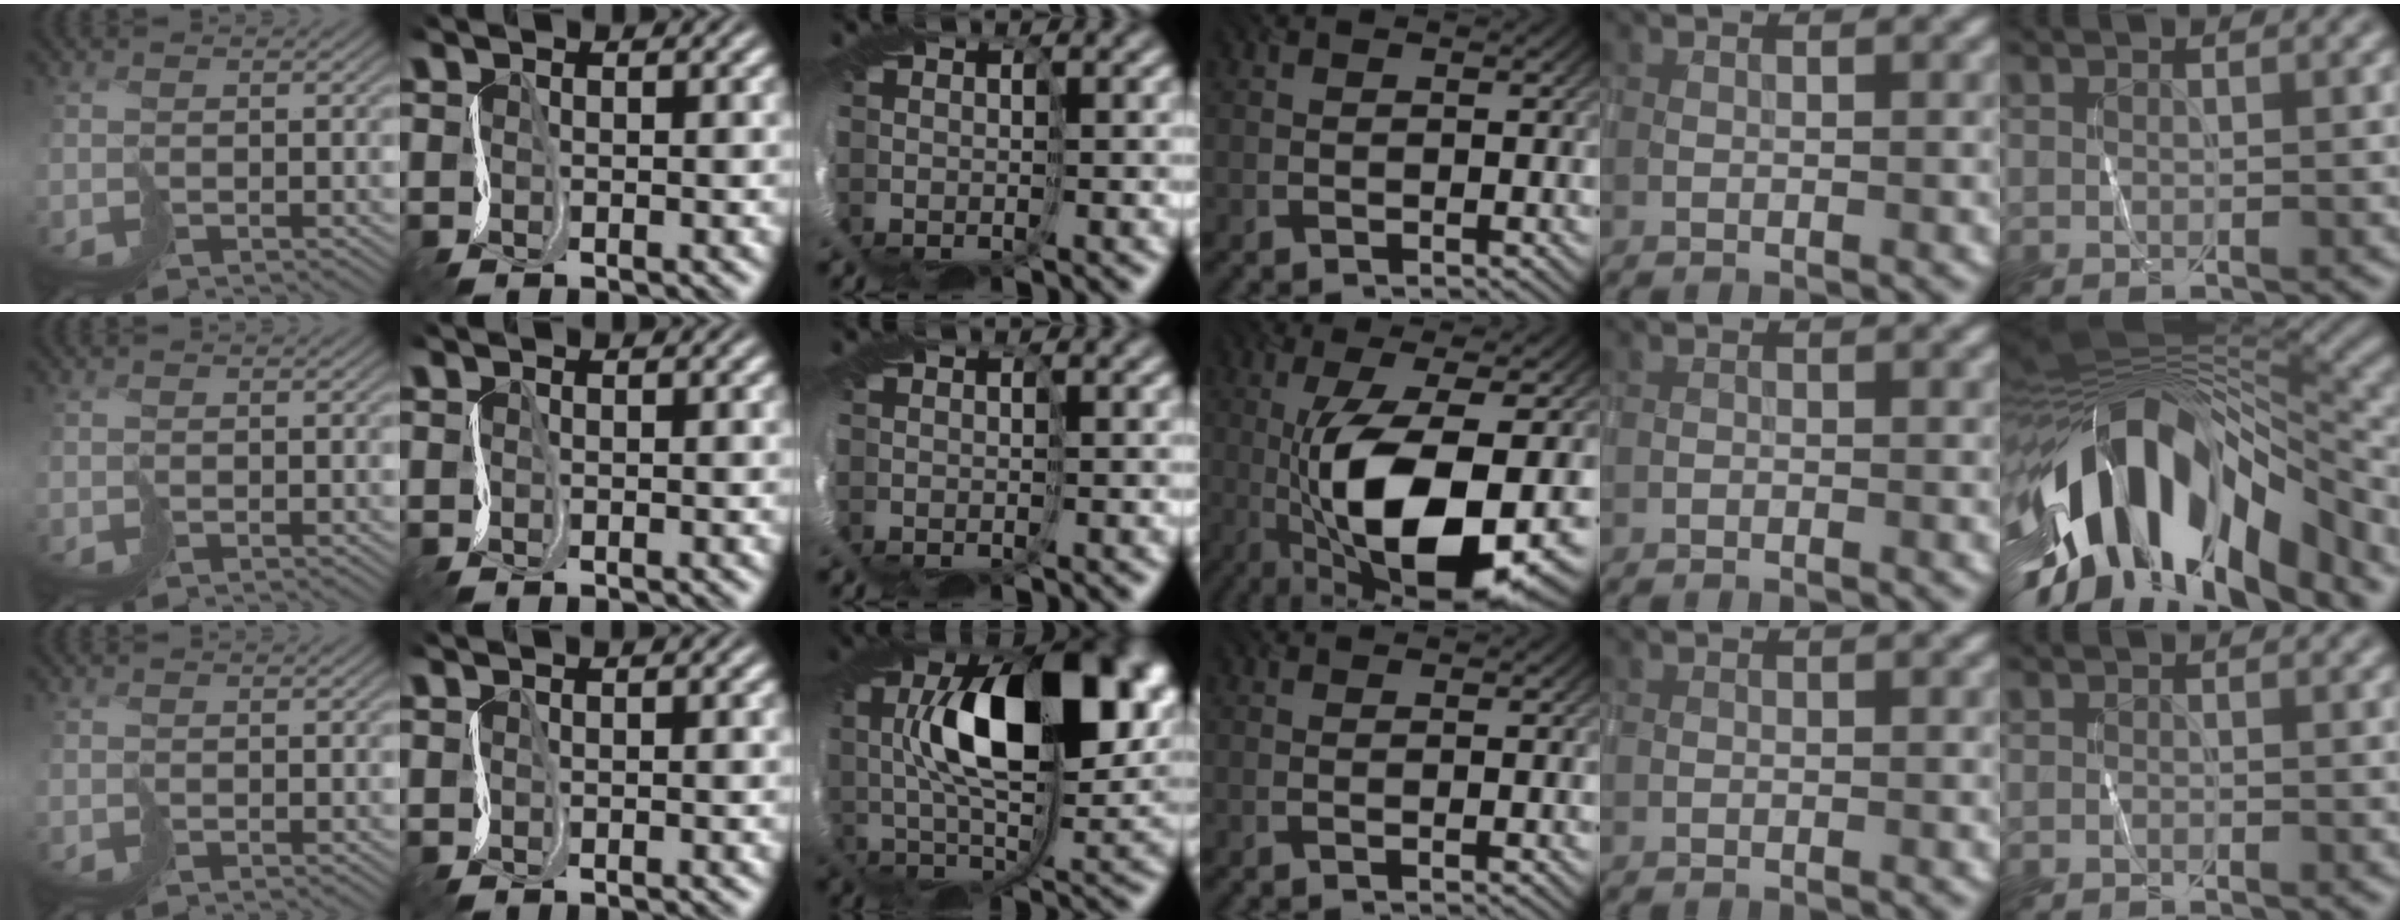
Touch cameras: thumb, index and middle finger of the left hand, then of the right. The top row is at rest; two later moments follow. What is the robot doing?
{"motion": "cut", "object": "wrapping paper"}